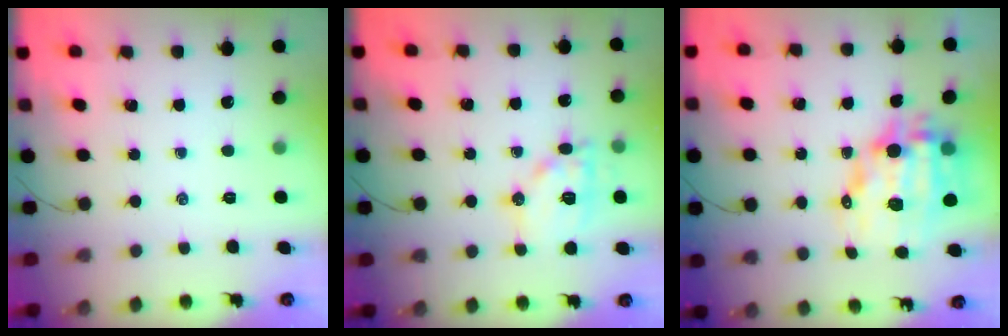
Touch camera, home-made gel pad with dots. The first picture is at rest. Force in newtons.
{"total": 12.4, "press": 12.3, "slide": 1.3}
{"total": 14.1, "press": 13.8, "slide": 3.1}